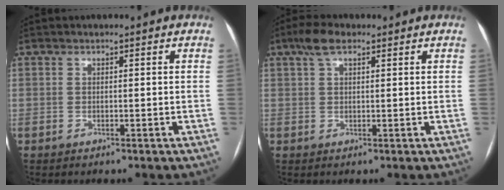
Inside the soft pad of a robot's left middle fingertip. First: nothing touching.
{"total": 4.0, "force": [2.5, 1.4, 2.9], "torque": [-0.065, 0.019, 0.048]}